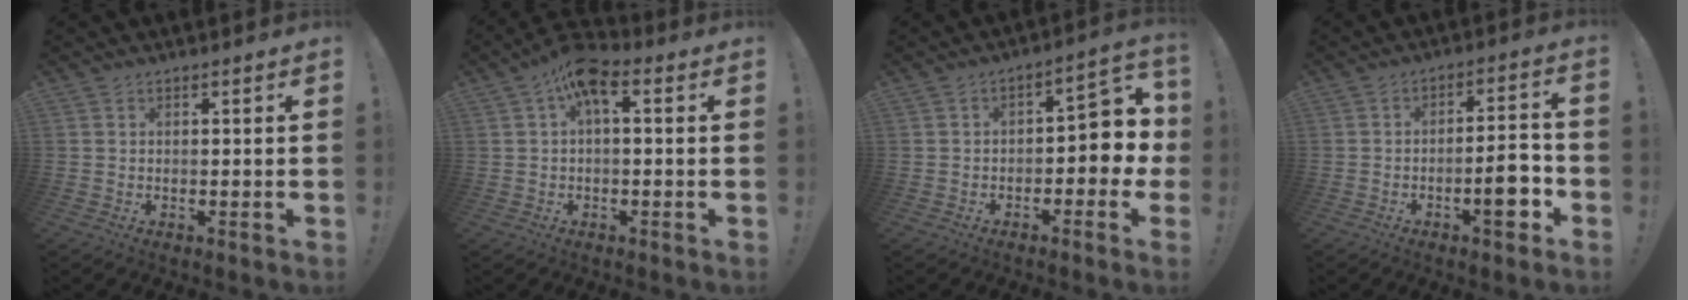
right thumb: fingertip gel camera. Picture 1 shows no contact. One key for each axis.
{"total": 7.9, "fx": 2.3, "fy": 3.4, "fz": 6.8, "tx": -0.117, "ty": -0.004, "tz": 0.044}
{"total": 6.6, "fx": -1.4, "fy": 4.4, "fz": 4.8, "tx": -0.043, "ty": 0.005, "tz": -0.024}
{"total": 9.4, "fx": -4.0, "fy": 2.7, "fz": 8.1, "tx": -0.111, "ty": 0.018, "tz": -0.066}